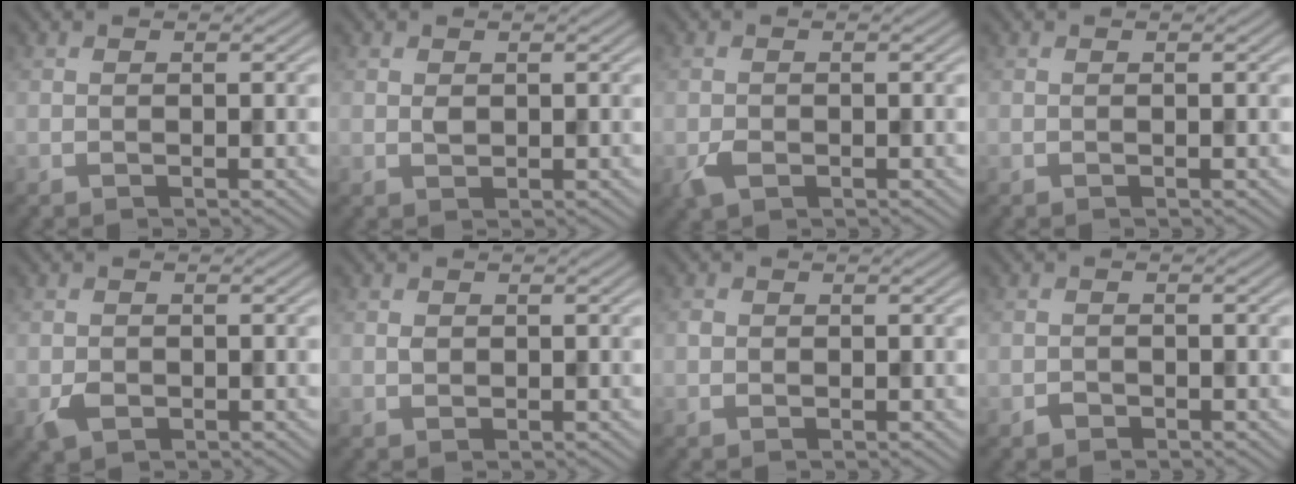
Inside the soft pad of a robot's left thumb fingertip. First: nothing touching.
{"total": 0.9, "force": [0.3, 0.7, 0.5], "torque": [-0.013, -0.002, 0.007]}
{"total": 2.0, "force": [-0.8, 1.4, 1.2], "torque": [-0.029, -0.008, -0.017]}
{"total": 0.0}
{"total": 2.1, "force": [-0.8, 1.6, 1.1], "torque": [-0.025, -0.010, -0.016]}
{"total": 0.7, "force": [0.1, 0.7, 0.3], "torque": [-0.007, -0.002, 0.001]}
{"total": 0.6, "force": [0.0, 0.6, 0.1], "torque": [0.001, -0.003, -0.003]}
{"total": 1.0, "force": [-0.8, 0.6, 0.2], "torque": [-0.002, -0.001, -0.016]}